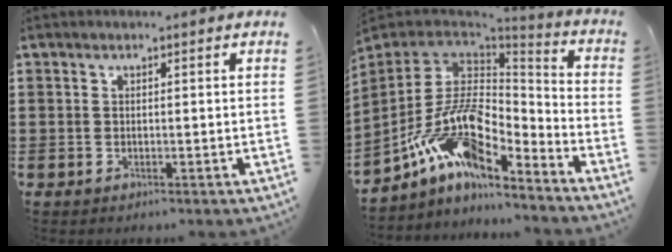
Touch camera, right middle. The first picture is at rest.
{"total": 13.6, "force": [-6.7, 6.7, 9.7], "torque": [-0.220, 0.015, -0.139]}